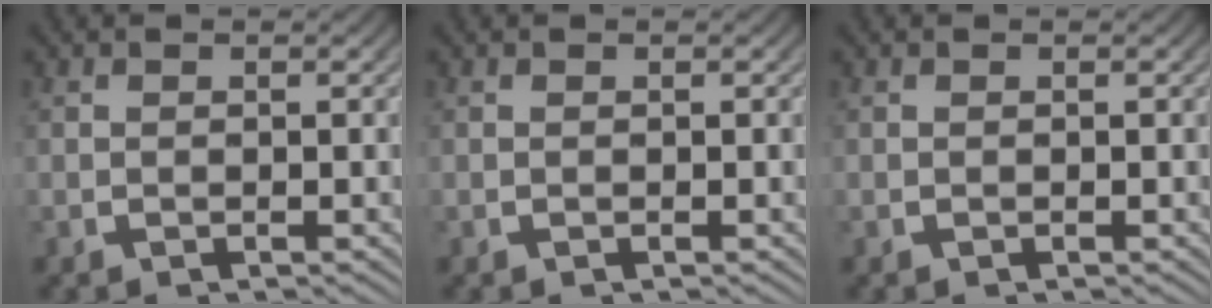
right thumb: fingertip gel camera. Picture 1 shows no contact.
{"total": 0.0}
{"total": 0.0}